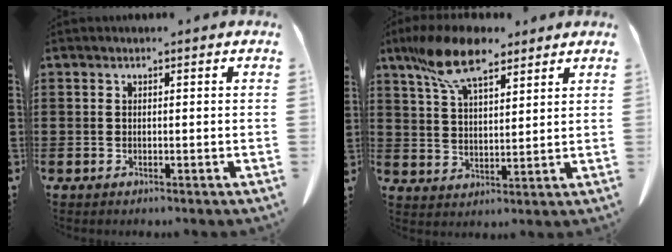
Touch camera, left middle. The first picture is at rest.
{"total": 10.6, "force": [7.6, 3.8, 6.4], "torque": [-0.145, -0.008, 0.143]}